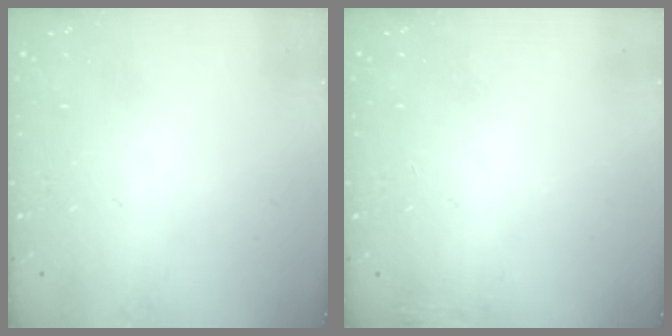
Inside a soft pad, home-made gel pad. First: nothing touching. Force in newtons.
{"total": 3.9, "press": 3.6, "slide": 1.5}